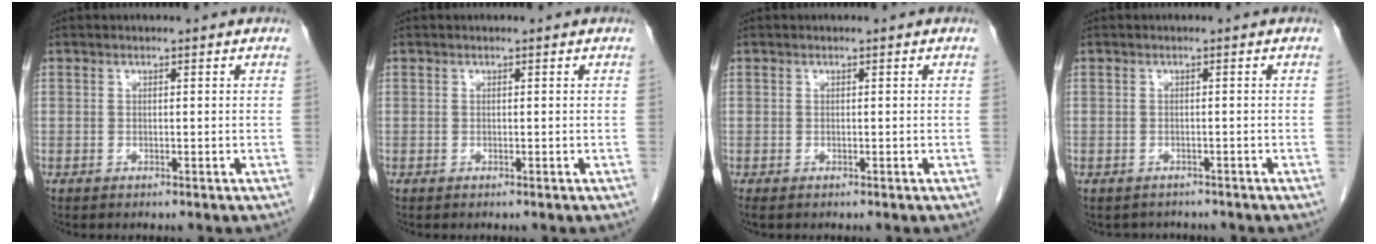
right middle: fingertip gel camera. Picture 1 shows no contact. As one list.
[{"total": 0.0}, {"total": 0.6, "force": [-0.5, 0.2, 0.3], "torque": [-0.005, -0.002, -0.008]}, {"total": 2.6, "force": [-2.2, 1.2, 0.0], "torque": [-0.006, 0.001, -0.031]}]